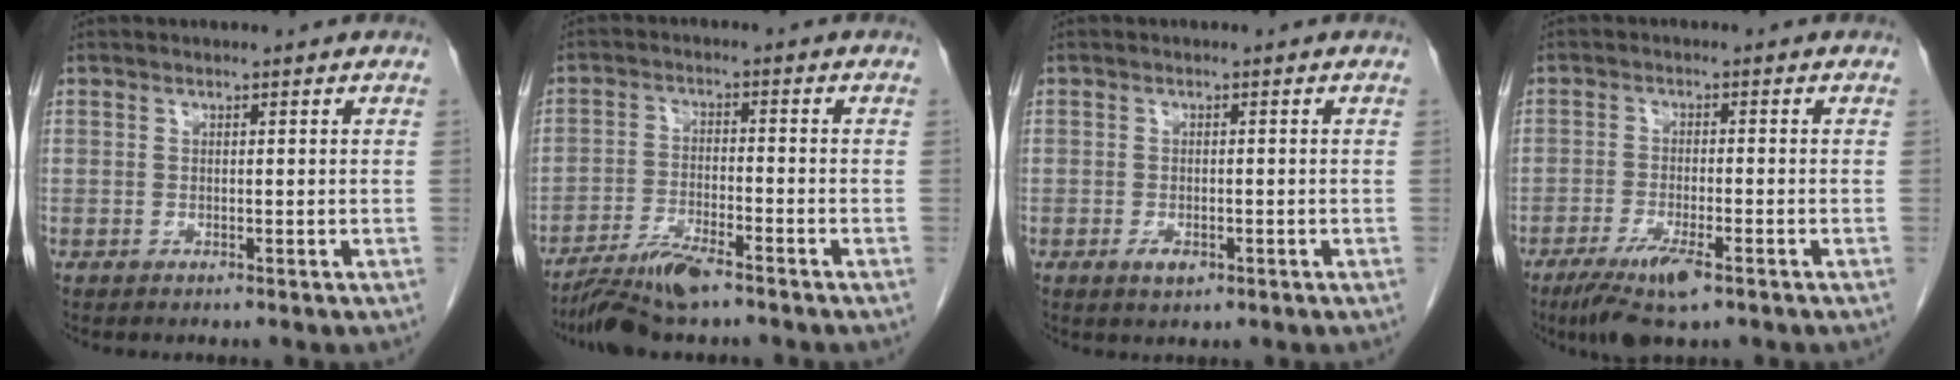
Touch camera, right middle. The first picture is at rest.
{"total": 7.5, "force": [-5.9, 0.9, 4.4], "torque": [-0.083, -0.021, -0.109]}
{"total": 2.0, "force": [-1.0, 0.9, 1.5], "torque": [-0.028, -0.001, -0.011]}
{"total": 6.9, "force": [-4.3, 1.1, 5.3], "torque": [-0.101, -0.016, -0.072]}